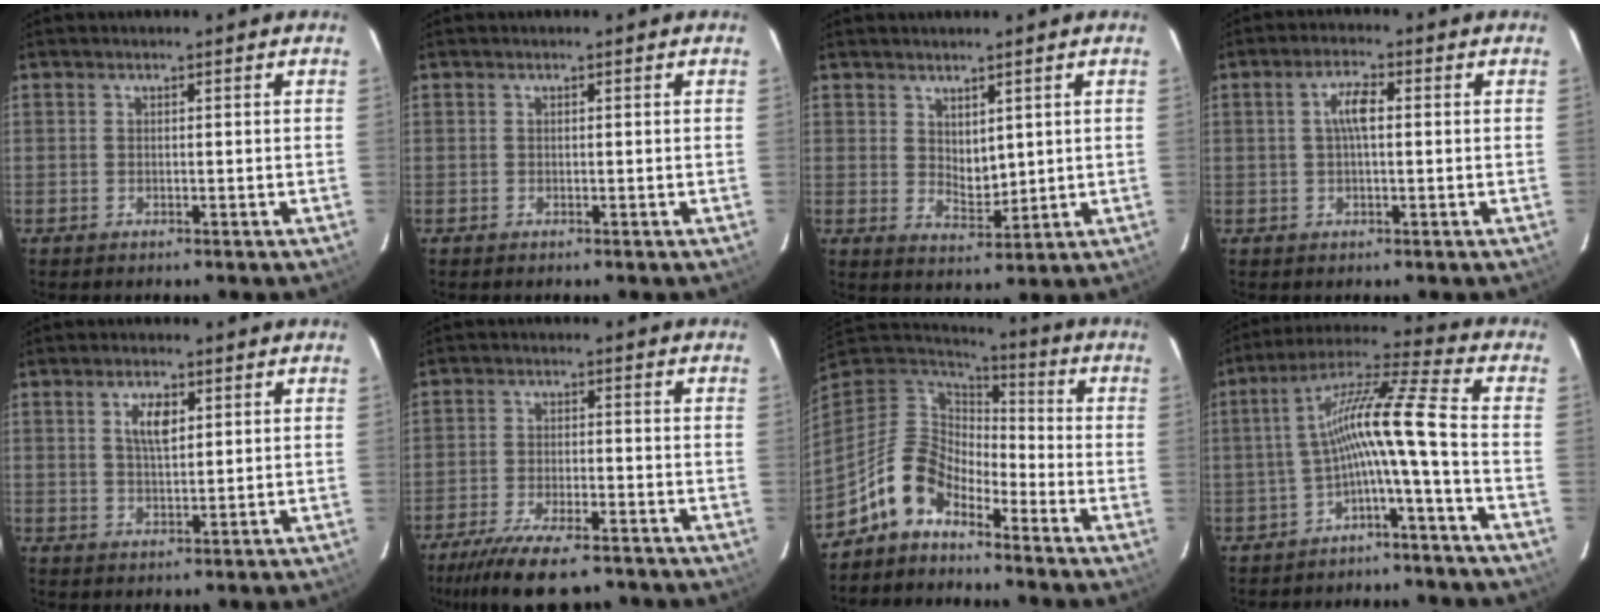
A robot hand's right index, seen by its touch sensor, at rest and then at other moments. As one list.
[{"total": 0.0}, {"total": 4.2, "force": [2.6, 2.4, 2.2], "torque": [-0.031, -0.002, 0.052]}, {"total": 4.1, "force": [0.5, 1.4, 3.9], "torque": [-0.076, 0.011, 0.009]}, {"total": 4.6, "force": [1.7, 2.0, 3.8], "torque": [-0.068, 0.005, 0.031]}, {"total": 12.9, "force": [-10.3, 3.3, 7.0], "torque": [-0.153, -0.027, -0.171]}, {"total": 10.3, "force": [-7.2, 5.7, 4.6], "torque": [-0.101, 0.024, -0.144]}, {"total": 10.8, "force": [-3.5, -1.0, 10.2], "torque": [-0.198, 0.017, -0.064]}]